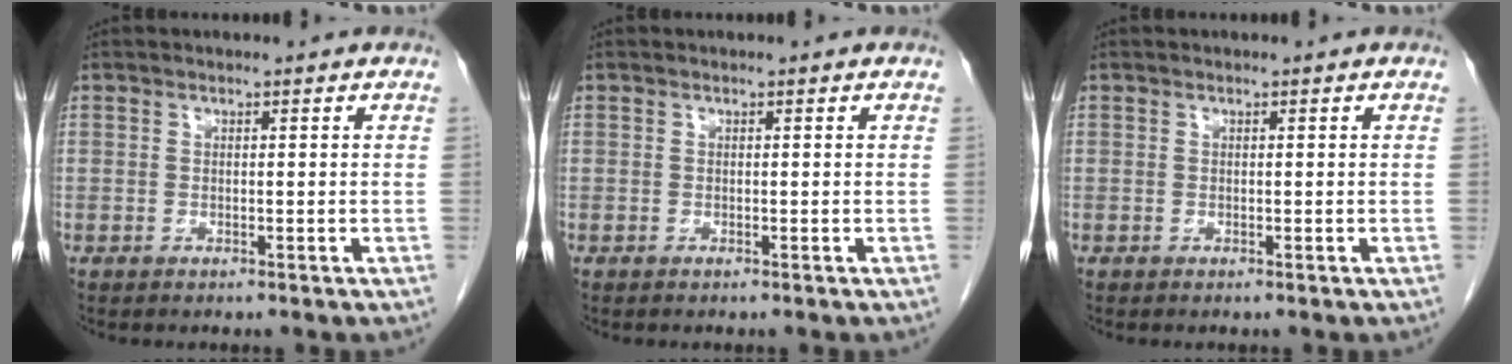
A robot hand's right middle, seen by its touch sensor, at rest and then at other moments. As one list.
[{"total": 0.0}, {"total": 0.0}]